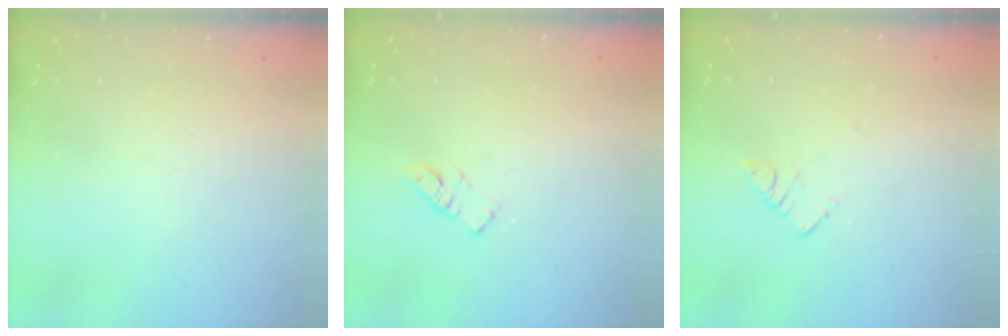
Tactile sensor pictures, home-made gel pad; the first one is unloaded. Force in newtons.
{"total": 5.8, "press": 5.8, "slide": 0.1}
{"total": 3.9, "press": 3.9, "slide": 0.4}